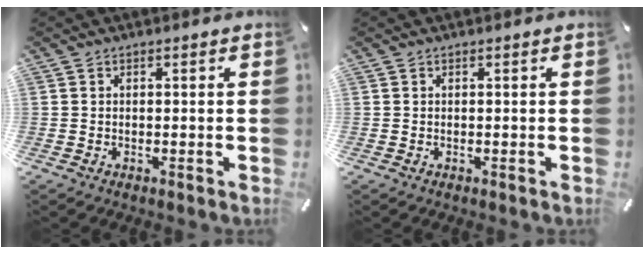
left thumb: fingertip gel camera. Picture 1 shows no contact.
{"total": 0.0}